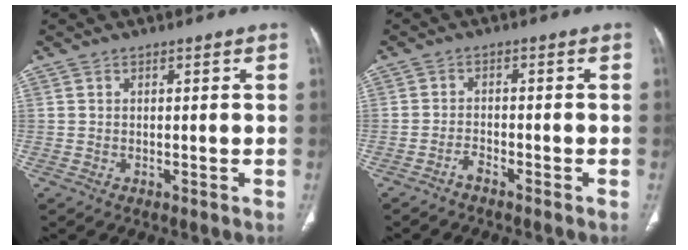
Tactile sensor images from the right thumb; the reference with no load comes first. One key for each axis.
{"total": 1.8, "fx": -1.6, "fy": 0.4, "fz": 0.7, "tx": -0.018, "ty": 0.014, "tz": -0.029}